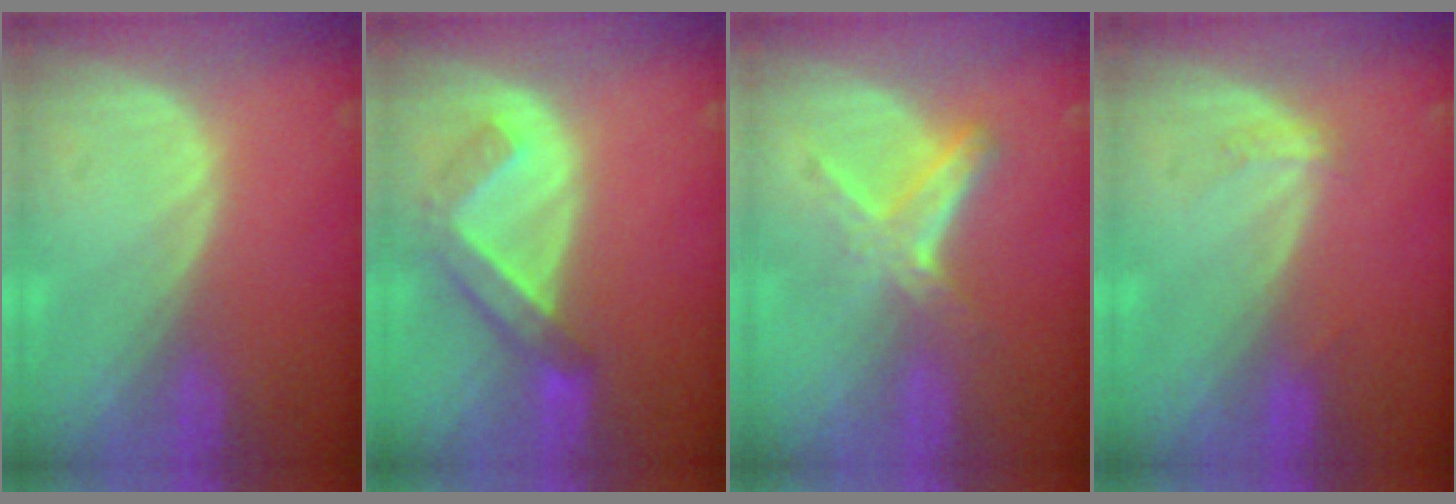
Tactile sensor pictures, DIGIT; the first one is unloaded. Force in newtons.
{"total": 5.3, "press": 5.3, "slide": 0.2}
{"total": 6.1, "press": 5.2, "slide": 3.2}
{"total": 1.5, "press": 1.4, "slide": 0.3}